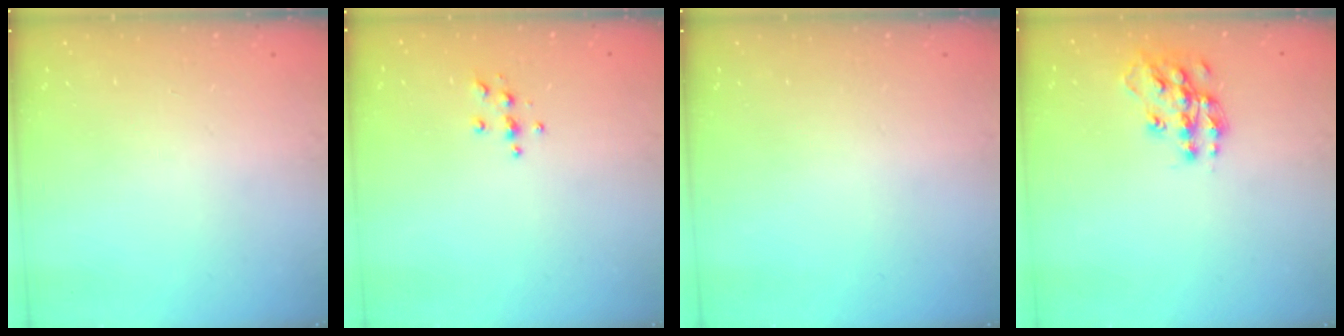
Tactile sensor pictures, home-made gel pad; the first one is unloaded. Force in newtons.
{"total": 3.9, "press": 3.9, "slide": 0.4}
{"total": 0.0}
{"total": 13.2, "press": 13.1, "slide": 0.9}